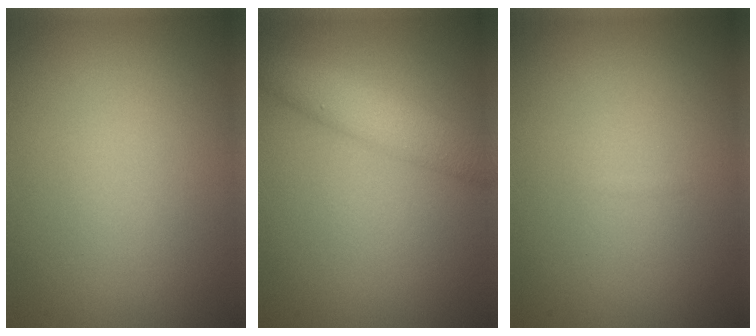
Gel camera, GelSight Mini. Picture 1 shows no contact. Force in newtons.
{"total": 3.9, "press": 3.9, "slide": 0.3}
{"total": 0.0}